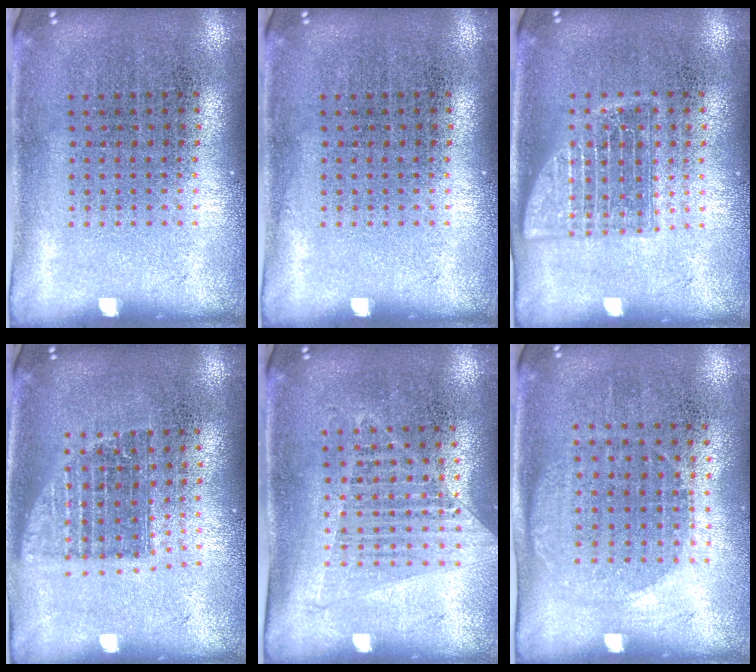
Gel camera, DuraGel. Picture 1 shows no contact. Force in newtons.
{"total": 0.0}
{"total": 2.1, "press": 2.0, "slide": 0.3}
{"total": 1.3, "press": 1.1, "slide": 0.7}
{"total": 1.3, "press": 1.2, "slide": 0.4}
{"total": 1.1, "press": 1.0, "slide": 0.5}